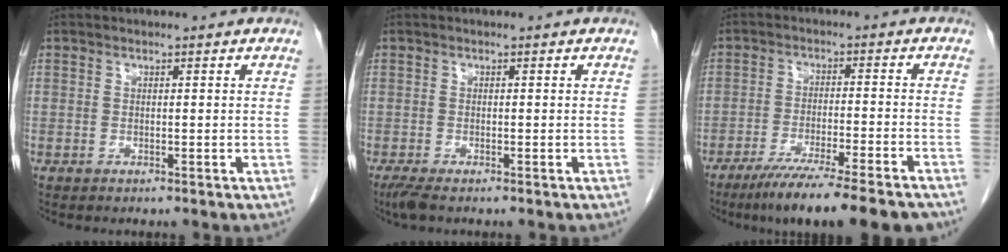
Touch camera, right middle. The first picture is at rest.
{"total": 2.0, "force": [-1.5, 0.3, 1.3], "torque": [-0.031, -0.009, -0.031]}
{"total": 13.9, "force": [-11.1, 0.2, 8.4], "torque": [-0.116, -0.036, -0.173]}